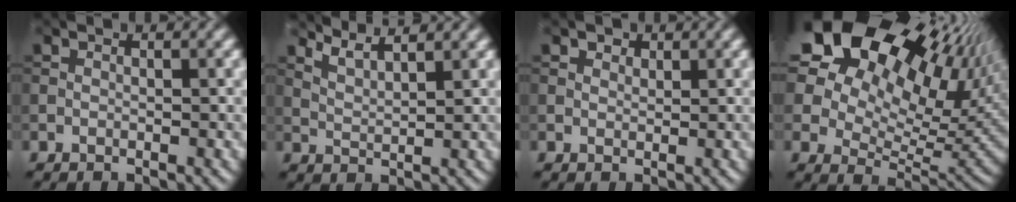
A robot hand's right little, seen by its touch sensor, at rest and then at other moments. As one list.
[{"total": 3.3, "force": [3.0, 0.5, 1.3], "torque": [-0.020, 0.003, 0.052]}, {"total": 1.1, "force": [0.9, 0.7, 0.3], "torque": [-0.007, -0.001, 0.012]}, {"total": 23.9, "force": [13.9, 13.9, 13.6], "torque": [-0.287, 0.085, 0.234]}]